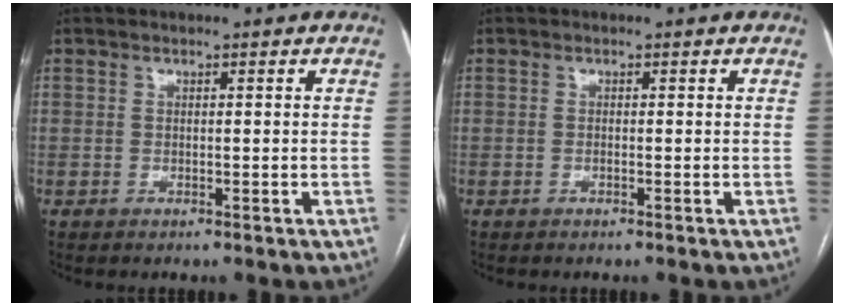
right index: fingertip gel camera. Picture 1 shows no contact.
{"total": 0.0}